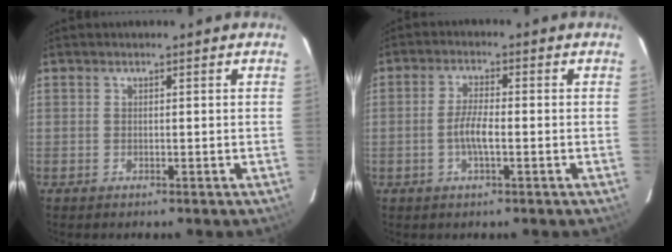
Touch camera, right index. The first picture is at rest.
{"total": 4.3, "force": [-1.2, 0.9, 4.1], "torque": [-0.084, 0.003, -0.023]}